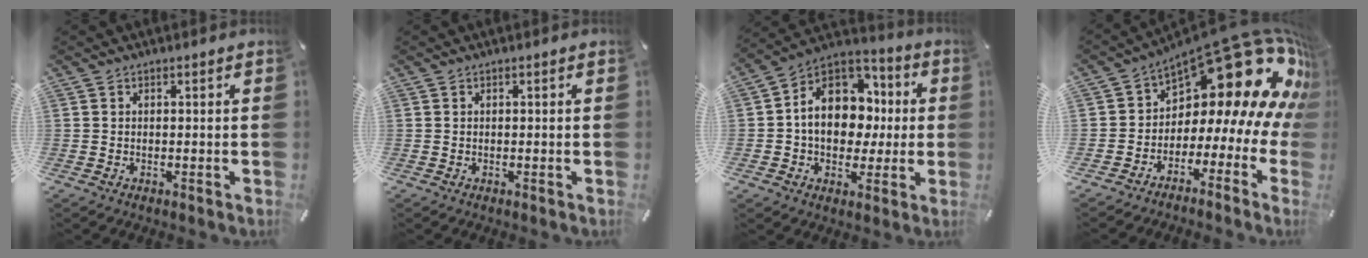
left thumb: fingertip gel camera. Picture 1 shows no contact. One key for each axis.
{"total": 0.0}
{"total": 14.5, "fx": 0.4, "fy": 11.8, "fz": 8.5, "tx": -0.146, "ty": -0.003, "tz": 0.011}
{"total": 20.8, "fx": 10.0, "fy": 10.5, "fz": 14.9, "tx": -0.224, "ty": -0.086, "tz": 0.178}